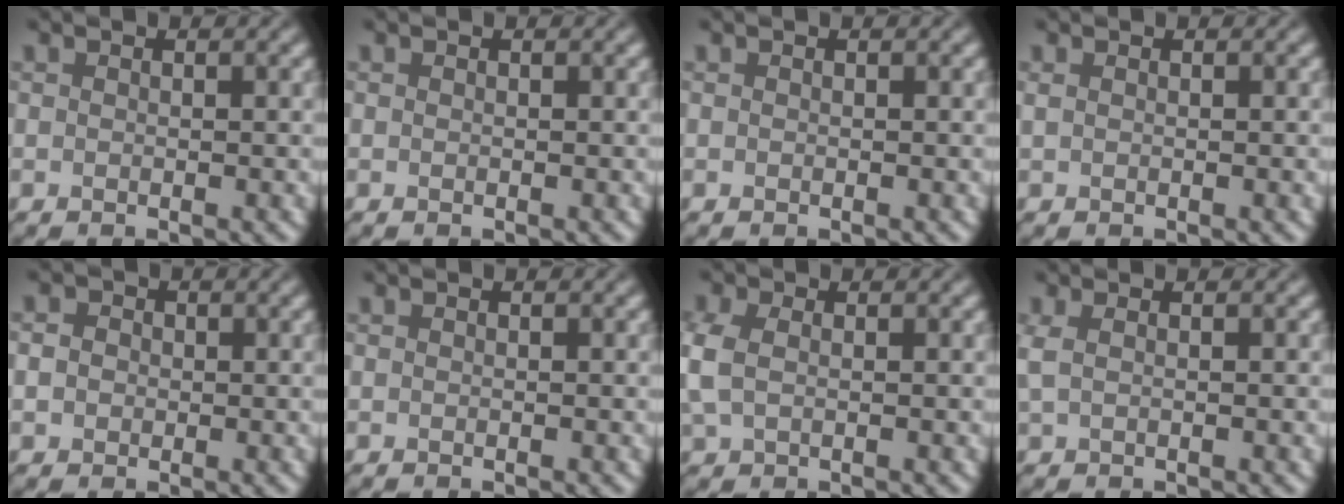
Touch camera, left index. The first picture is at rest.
{"total": 0.0}
{"total": 0.0}
{"total": 0.9, "force": [0.2, 0.3, 0.8], "torque": [-0.013, 0.002, 0.005]}
{"total": 2.4, "force": [0.5, 2.0, 1.1], "torque": [-0.009, 0.016, -0.011]}
{"total": 0.0}
{"total": 2.9, "force": [0.2, 2.0, 2.0], "torque": [-0.061, 0.003, 0.001]}
{"total": 1.7, "force": [0.4, 0.6, 1.5], "torque": [-0.027, 0.006, 0.005]}